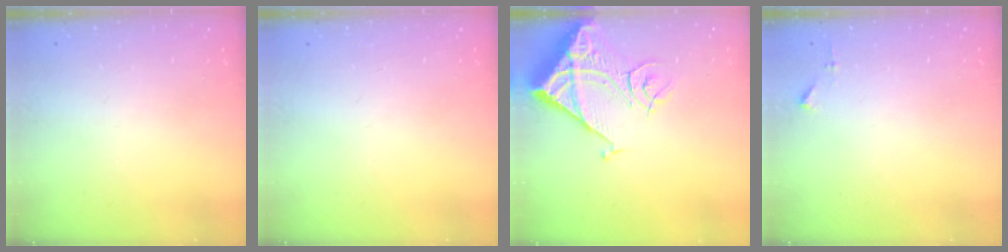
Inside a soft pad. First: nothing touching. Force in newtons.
{"total": 0.0}
{"total": 13.6, "press": 13.6, "slide": 1.6}
{"total": 3.7, "press": 3.7, "slide": 0.5}